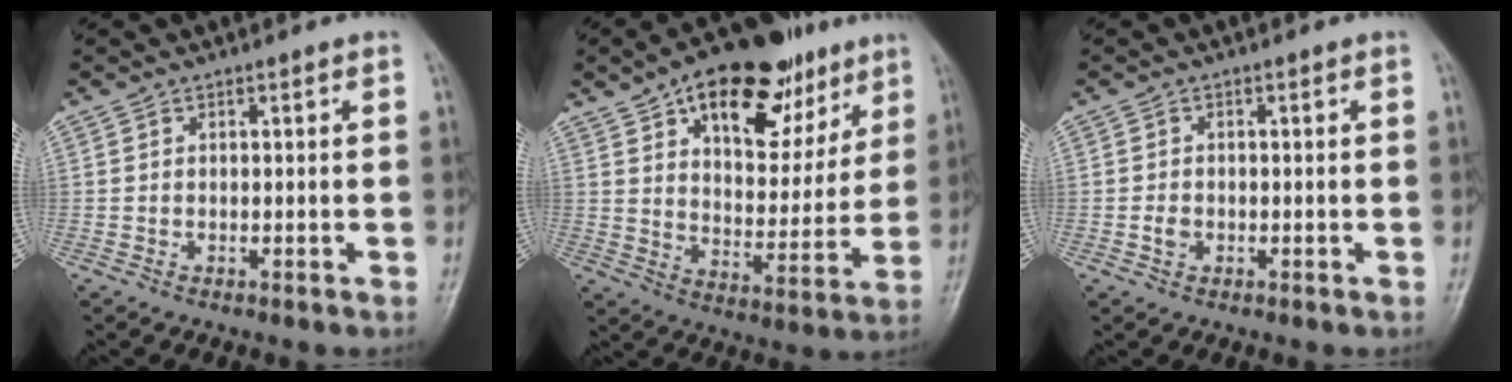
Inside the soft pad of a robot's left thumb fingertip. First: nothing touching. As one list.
[{"total": 22.5, "force": [12.4, 11.7, 14.6], "torque": [-0.169, -0.029, 0.193]}, {"total": 1.6, "force": [-0.4, 1.3, 0.9], "torque": [-0.012, 0.002, -0.008]}]